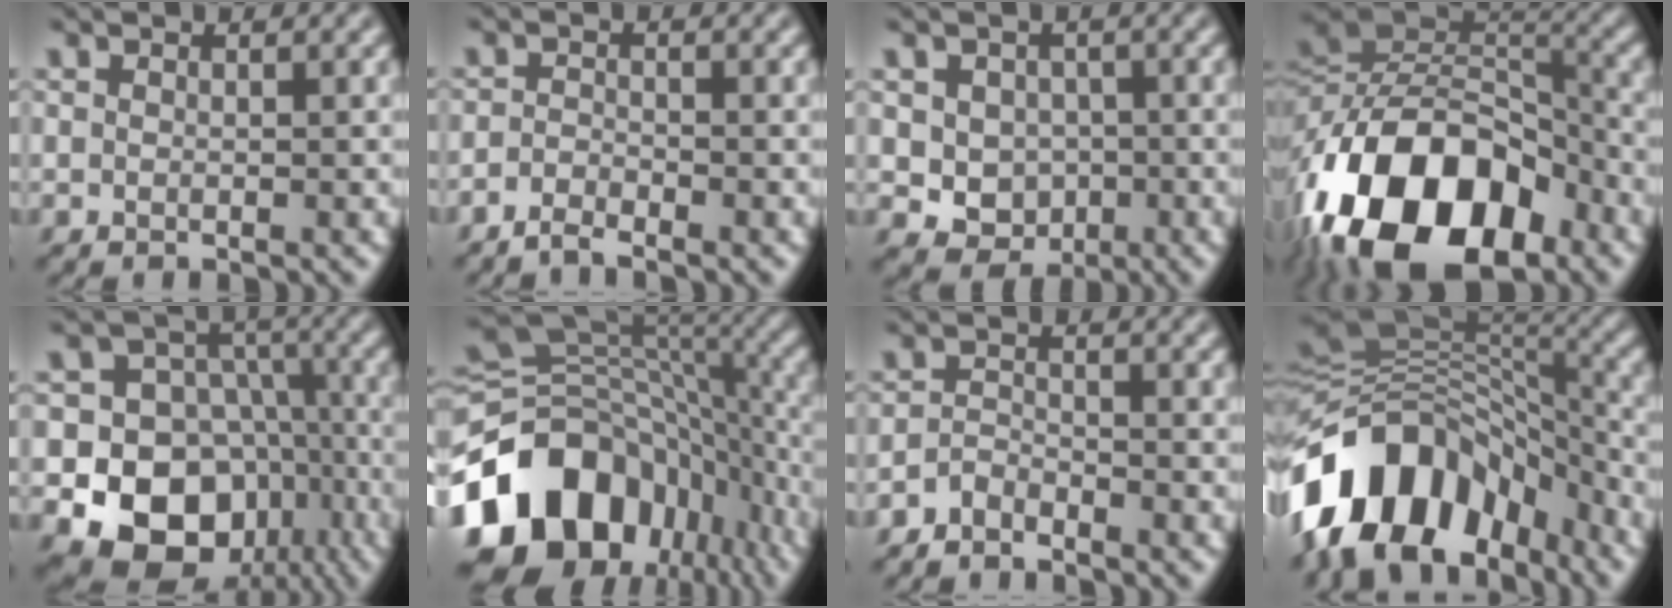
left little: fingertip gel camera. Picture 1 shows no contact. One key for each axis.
{"total": 1.8, "fx": -1.6, "fy": 0.2, "fz": 0.7, "tx": -0.017, "ty": 0.002, "tz": -0.038}
{"total": 4.3, "fx": -0.7, "fy": 3.9, "fz": 1.9, "tx": -0.020, "ty": -0.002, "tz": -0.023}
{"total": 16.6, "fx": -8.4, "fy": 9.7, "fz": 10.6, "tx": -0.198, "ty": 0.006, "tz": -0.159}
{"total": 14.6, "fx": -5.9, "fy": 12.1, "fz": 5.6, "tx": -0.091, "ty": -0.019, "tz": -0.109}
{"total": 16.2, "fx": -7.8, "fy": 11.3, "fz": 8.7, "tx": -0.181, "ty": -0.005, "tz": -0.137}
{"total": 1.8, "fx": -1.7, "fy": 0.5, "fz": 0.3, "tx": -0.007, "ty": 0.008, "tz": -0.039}
{"total": 13.4, "fx": -7.7, "fy": 8.4, "fz": 7.0, "tx": -0.129, "ty": 0.025, "tz": -0.146}